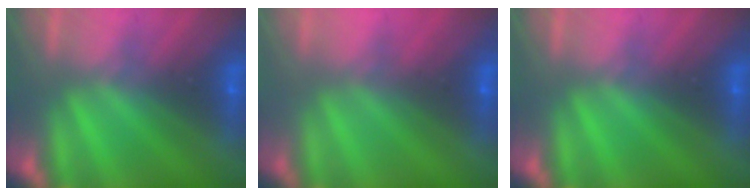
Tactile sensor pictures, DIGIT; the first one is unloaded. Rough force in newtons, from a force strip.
{"total": 3.9}
{"total": 0.0}